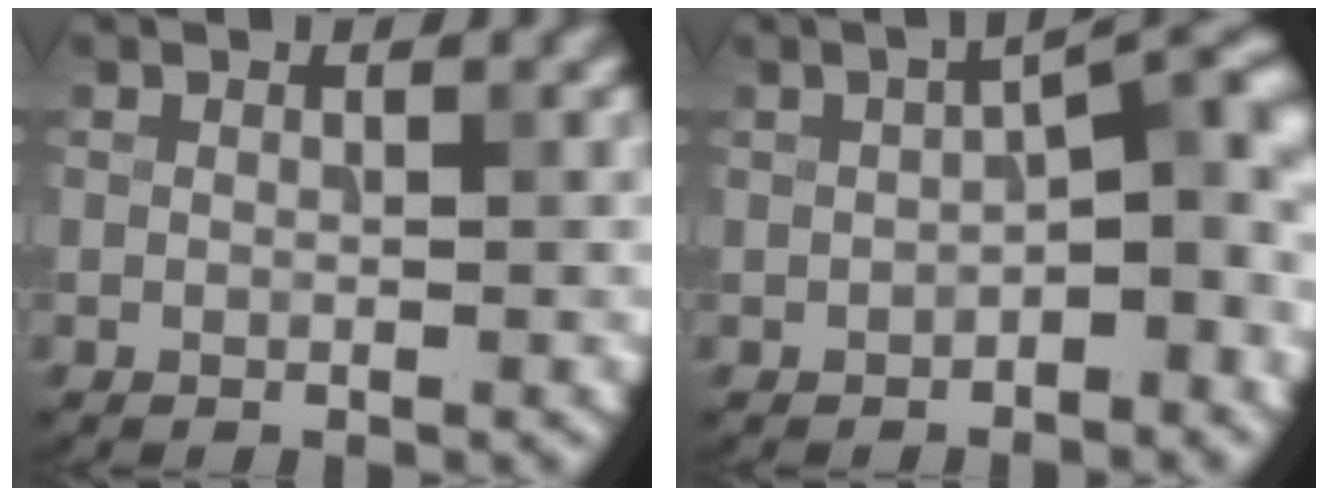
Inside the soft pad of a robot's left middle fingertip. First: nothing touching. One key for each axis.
{"total": 5.6, "fx": -0.6, "fy": 2.3, "fz": 5.1, "tx": -0.054, "ty": 0.017, "tz": -0.015}